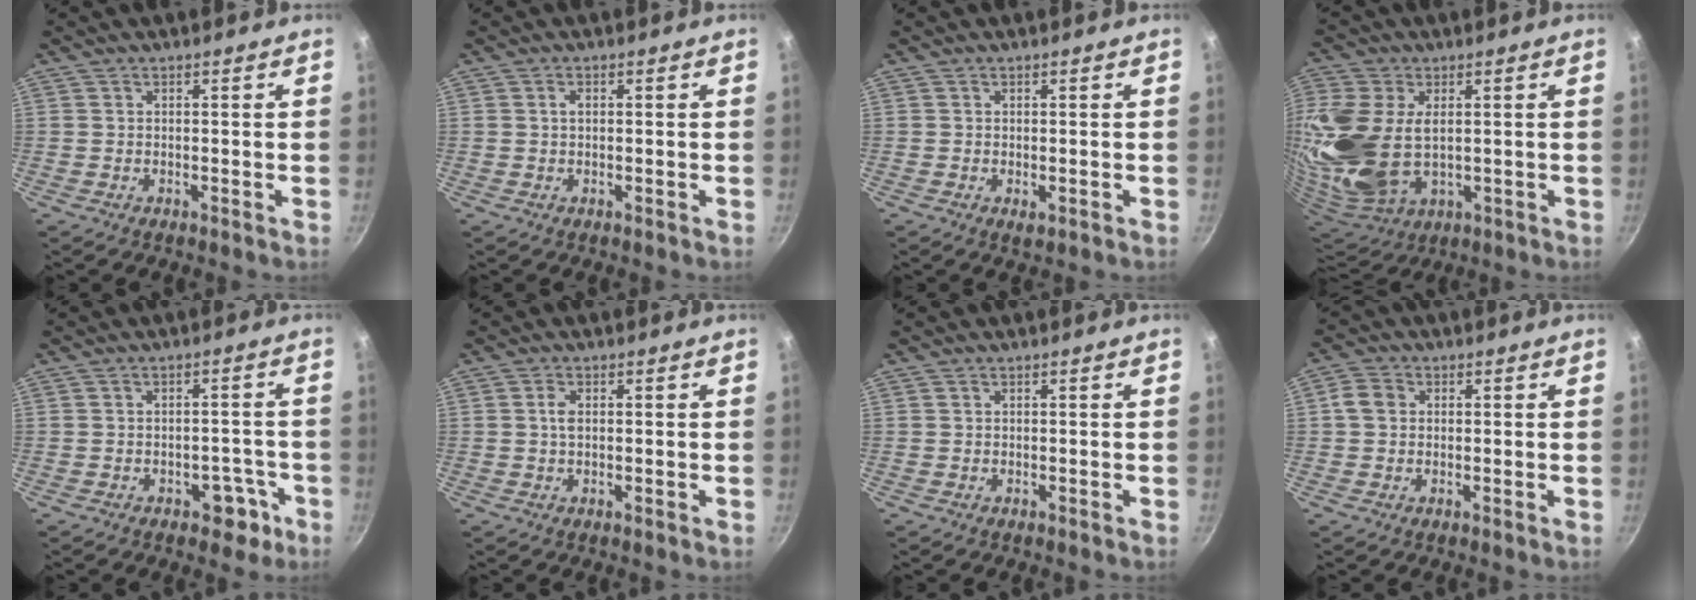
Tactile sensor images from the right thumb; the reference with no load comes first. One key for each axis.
{"total": 1.0, "fx": 0.2, "fy": 0.6, "fz": 0.8, "tx": -0.014, "ty": -0.001, "tz": 0.003}
{"total": 1.1, "fx": -0.3, "fy": 0.6, "fz": 0.9, "tx": -0.014, "ty": -0.003, "tz": -0.001}
{"total": 22.9, "fx": 0.9, "fy": 14.2, "fz": 17.9, "tx": -0.438, "ty": -0.021, "tz": 0.034}
{"total": 5.0, "fx": -2.8, "fy": 3.2, "fz": 2.7, "tx": -0.009, "ty": 0.031, "tz": -0.033}
{"total": 1.9, "fx": 0.2, "fy": 1.0, "fz": 1.6, "tx": -0.033, "ty": 0.001, "tz": 0.001}
{"total": 0.0}
{"total": 3.8, "fx": 0.4, "fy": 3.1, "fz": 2.1, "tx": -0.036, "ty": 0.009, "tz": 0.003}